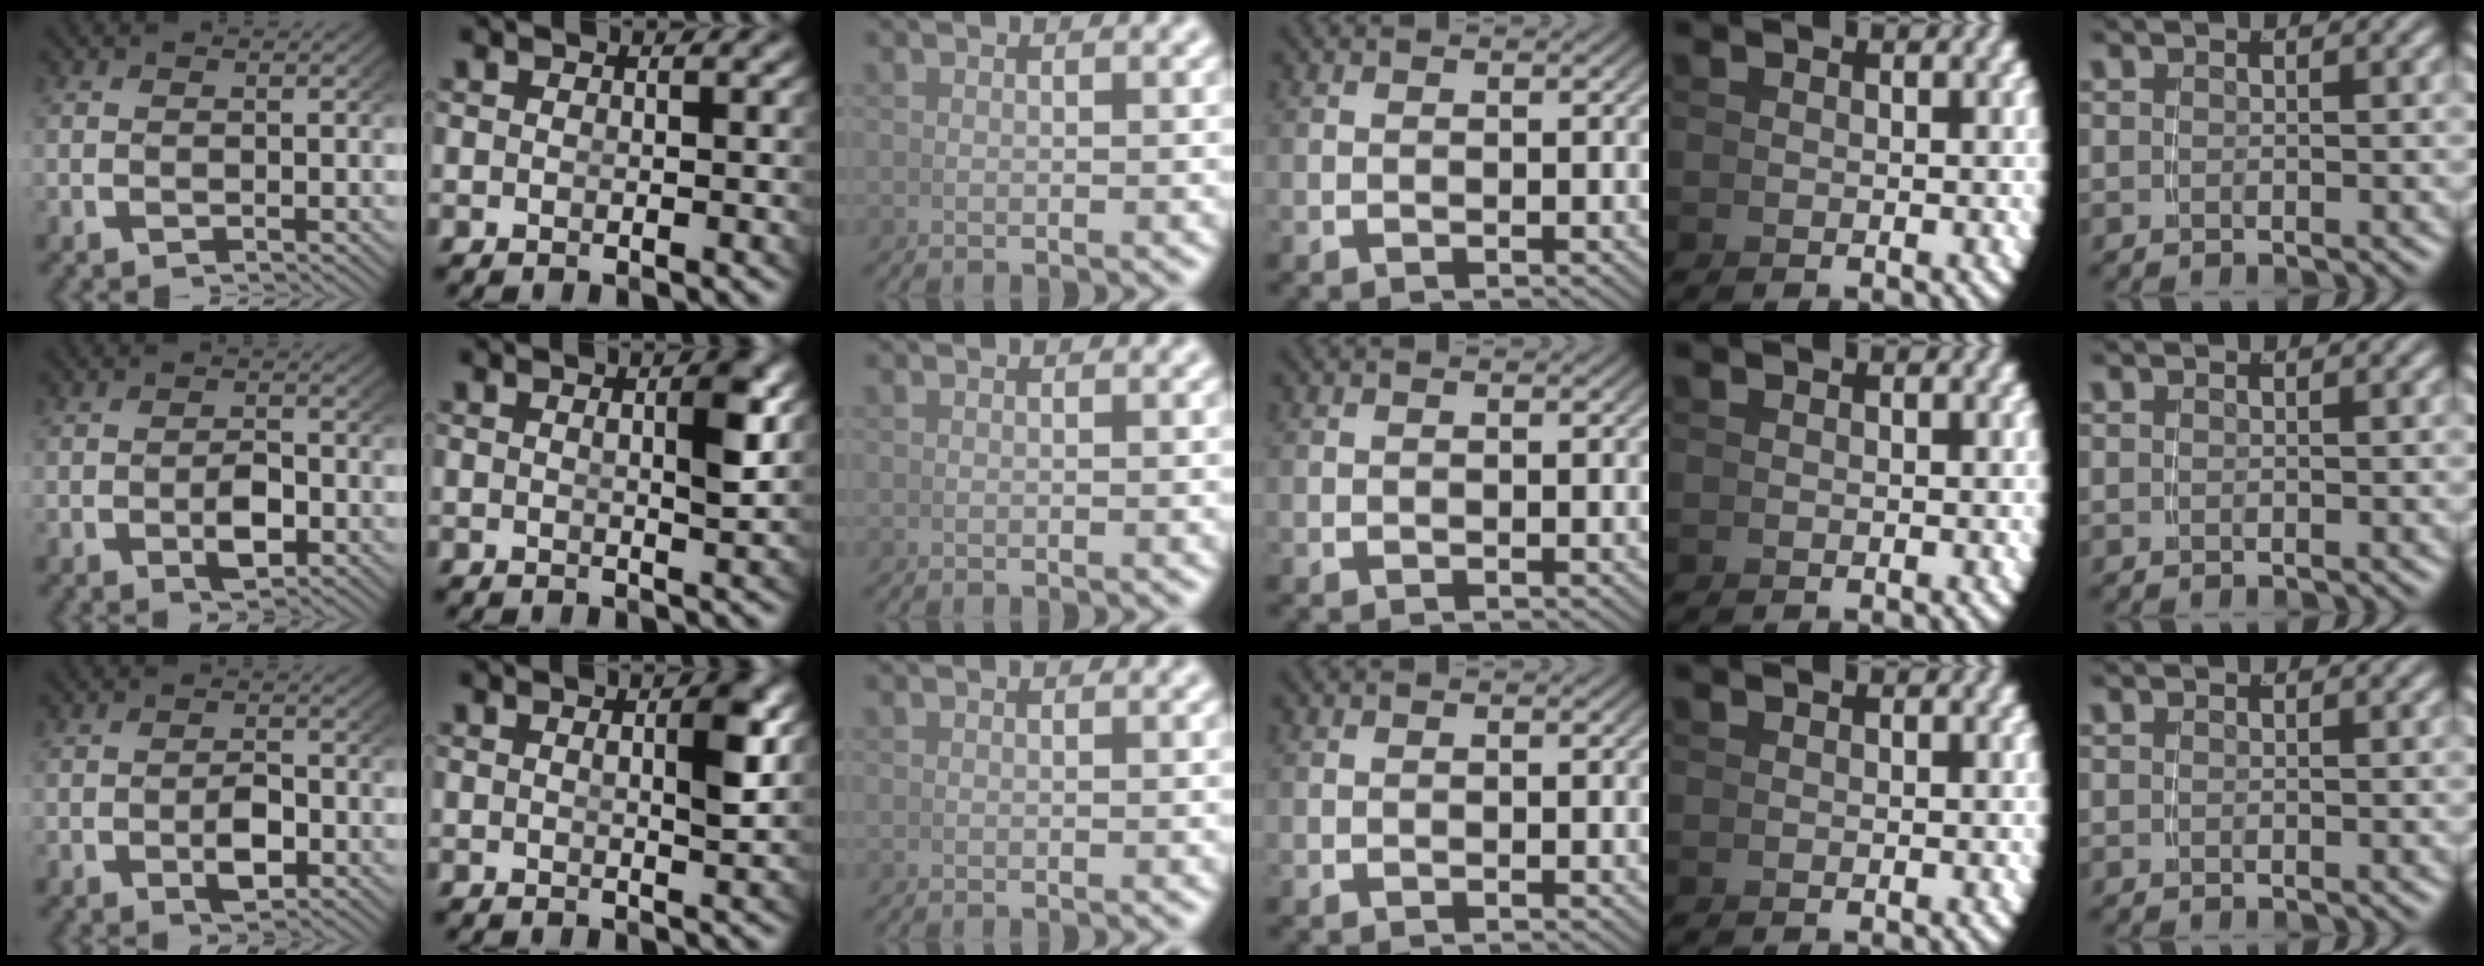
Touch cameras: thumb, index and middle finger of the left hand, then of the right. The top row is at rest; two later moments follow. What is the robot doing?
{"motion": "grasp_and_lifting", "object": "pen"}